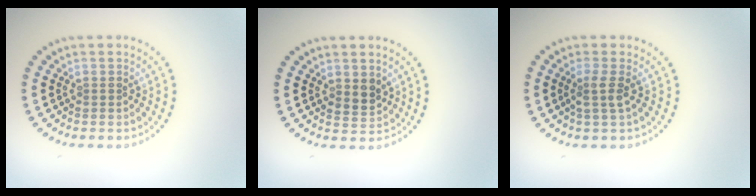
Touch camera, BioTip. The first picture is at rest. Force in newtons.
{"total": 1.8, "press": 1.7, "slide": 0.6}
{"total": 1.9, "press": 1.5, "slide": 1.1}